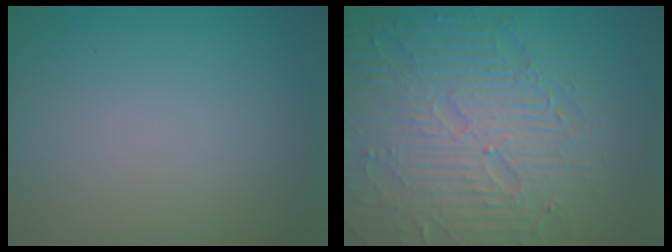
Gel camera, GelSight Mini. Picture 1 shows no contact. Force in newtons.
{"total": 9.1, "press": 6.3, "slide": 6.5}